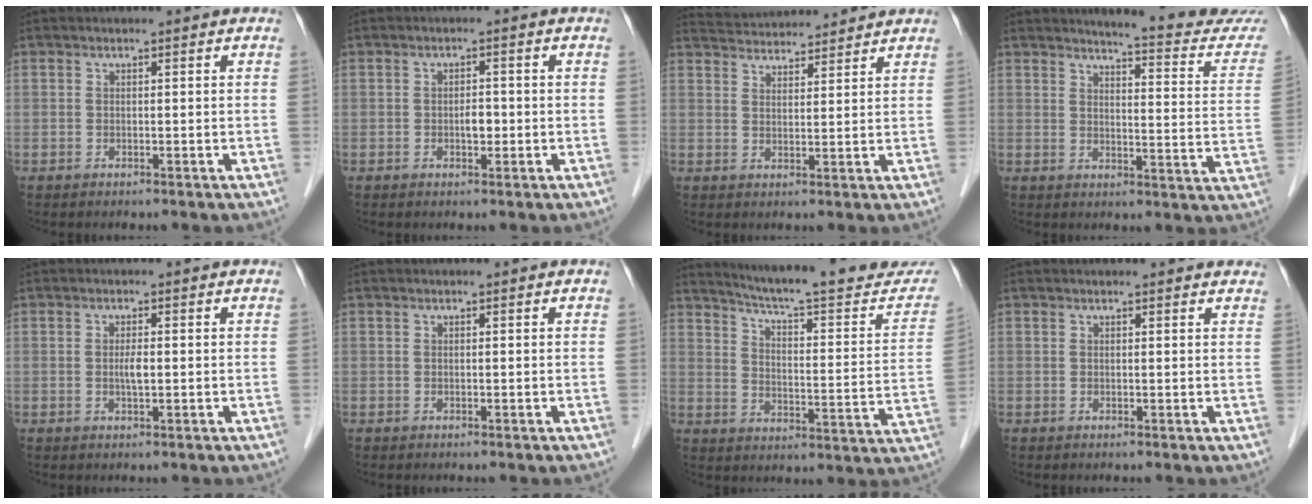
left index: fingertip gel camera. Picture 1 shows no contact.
{"total": 1.9, "force": [-0.4, 0.9, 1.6], "torque": [-0.024, 0.003, -0.007]}
{"total": 9.1, "force": [8.9, 0.9, 1.7], "torque": [-0.036, 0.030, 0.135]}
{"total": 15.5, "force": [15.0, -0.1, 3.9], "torque": [-0.044, -0.093, 0.158]}
{"total": 1.8, "force": [-0.1, 0.3, 1.7], "torque": [-0.036, 0.000, -0.001]}
{"total": 0.0}
{"total": 22.8, "force": [20.9, 1.8, 8.8], "torque": [-0.120, -0.063, 0.265]}
{"total": 4.3, "force": [4.0, 1.1, 1.0], "torque": [-0.008, 0.011, 0.032]}